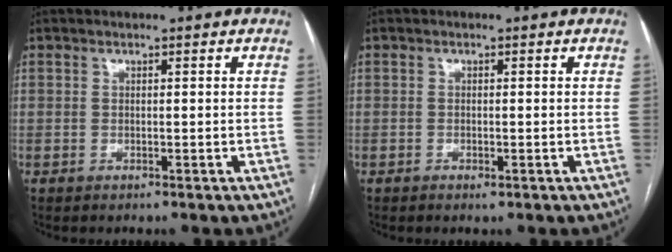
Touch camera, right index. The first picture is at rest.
{"total": 0.7, "force": [-0.4, 0.2, 0.5], "torque": [-0.006, 0.000, -0.004]}